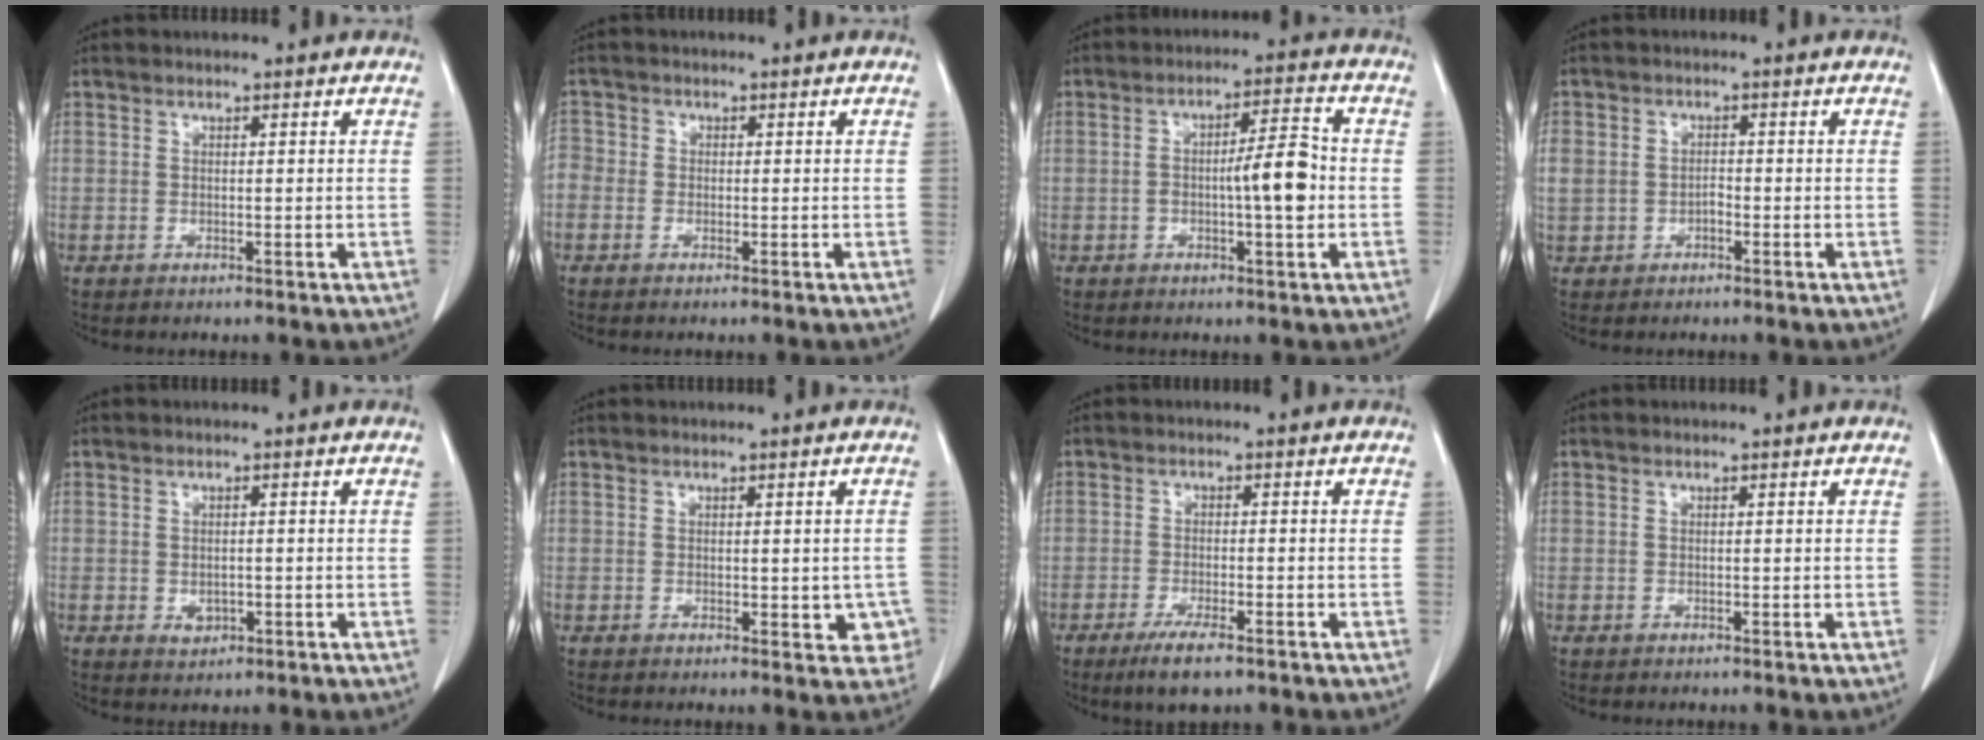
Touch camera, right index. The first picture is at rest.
{"total": 2.8, "force": [-0.9, 2.5, 0.8], "torque": [-0.021, 0.008, -0.023]}
{"total": 7.3, "force": [-0.9, 1.2, 7.1], "torque": [-0.113, 0.013, -0.014]}
{"total": 4.8, "force": [-0.8, 4.0, 2.4], "torque": [-0.067, 0.014, -0.008]}
{"total": 1.9, "force": [-0.4, 1.4, 1.2], "torque": [-0.017, 0.001, 0.002]}
{"total": 3.8, "force": [-0.5, 2.3, 2.9], "torque": [-0.009, 0.003, -0.001]}
{"total": 5.4, "force": [-3.7, 0.8, 3.9], "torque": [-0.068, -0.013, -0.059]}
{"total": 0.0}